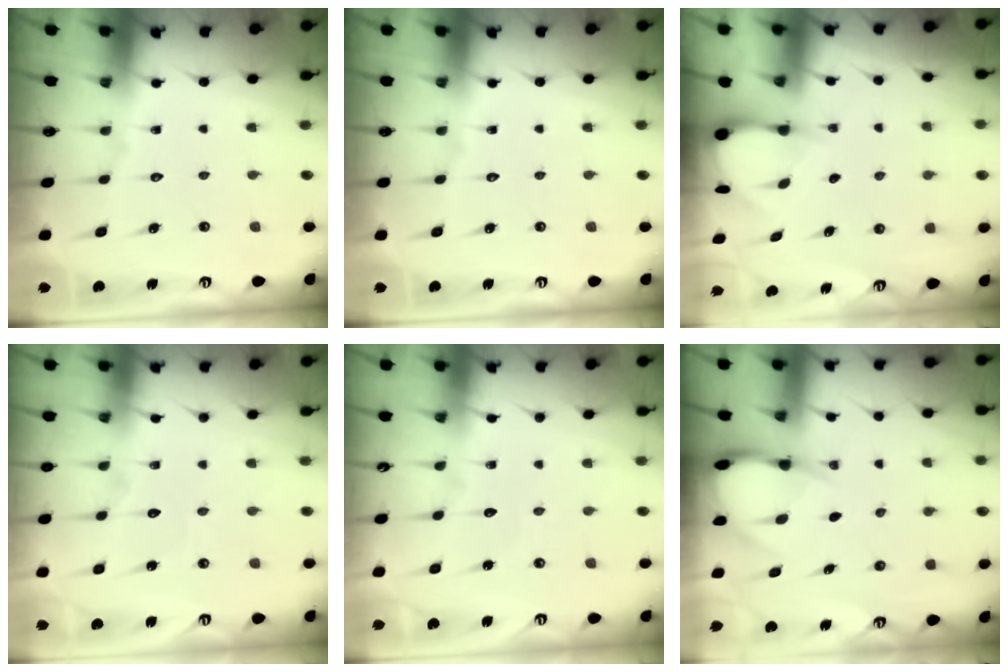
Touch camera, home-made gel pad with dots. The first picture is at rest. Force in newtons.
{"total": 0.0}
{"total": 3.5, "press": 3.5, "slide": 0.4}
{"total": 3.6, "press": 3.6, "slide": 0.3}
{"total": 3.5, "press": 3.5, "slide": 0.3}
{"total": 5.9, "press": 5.9, "slide": 0.8}